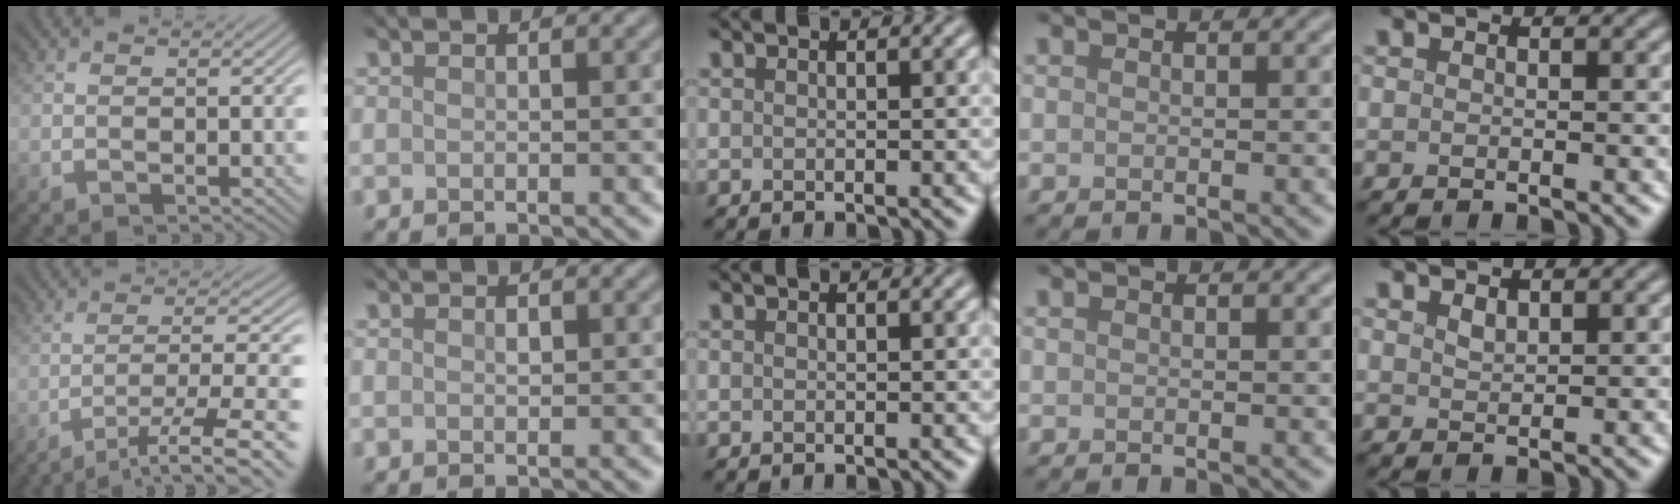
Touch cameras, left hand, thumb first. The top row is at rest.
{"thumb": {"total": 12.0, "force": [-8.2, 2.2, 8.5], "torque": [-0.142, 0.002, -0.112]}, "index": {"total": 0.5, "force": [0.1, 0.3, 0.4], "torque": [-0.006, 0.000, 0.001]}, "little": {"total": 0.9, "force": [0.8, 0.4, 0.4], "torque": [-0.010, -0.001, 0.017]}}